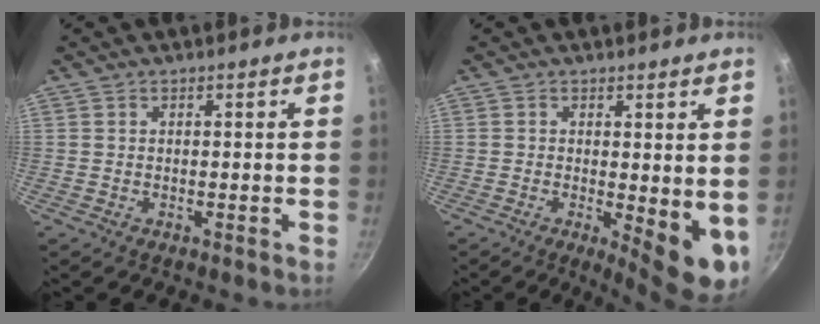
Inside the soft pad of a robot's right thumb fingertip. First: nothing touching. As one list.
[{"total": 8.6, "force": [-0.4, 3.1, 8.0], "torque": [-0.091, -0.015, -0.001]}]